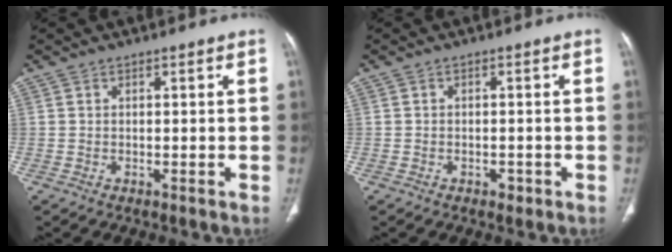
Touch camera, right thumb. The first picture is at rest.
{"total": 1.5, "force": [-0.8, 1.1, 0.7], "torque": [-0.006, 0.003, -0.009]}